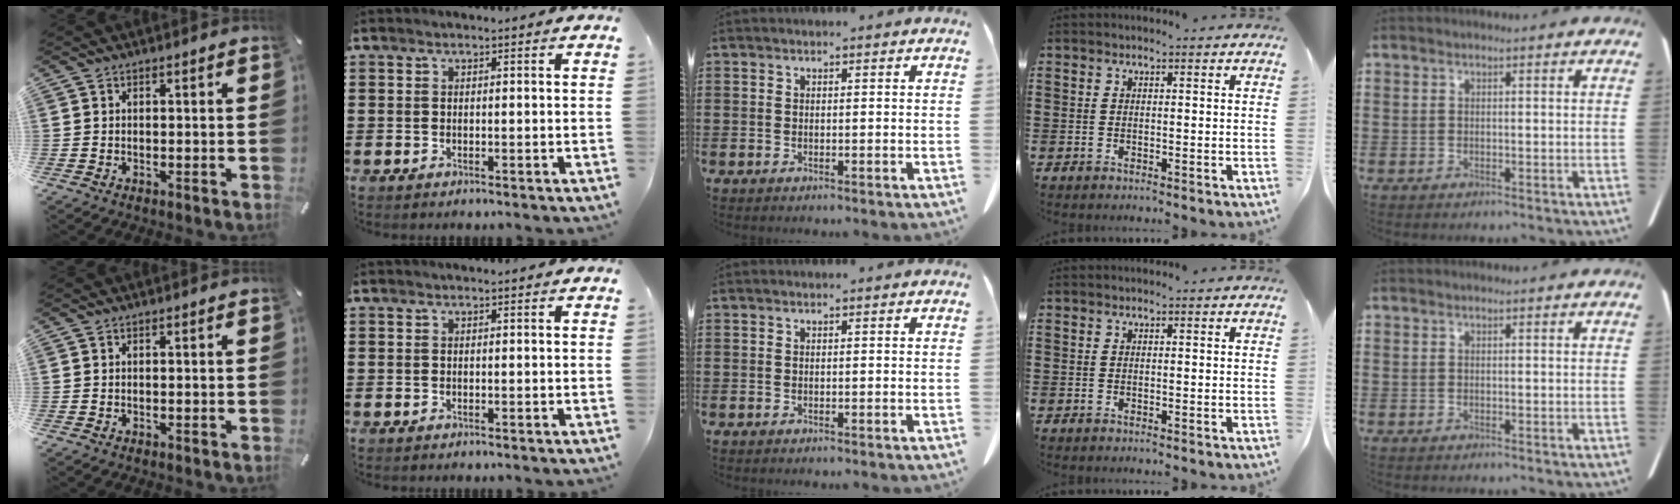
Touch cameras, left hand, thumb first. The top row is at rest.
{}